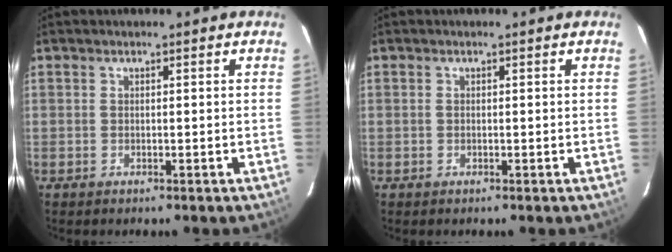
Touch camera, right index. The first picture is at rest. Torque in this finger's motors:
{"motor_torque": [-0.19, 0.01, -0.02, 0.00]}